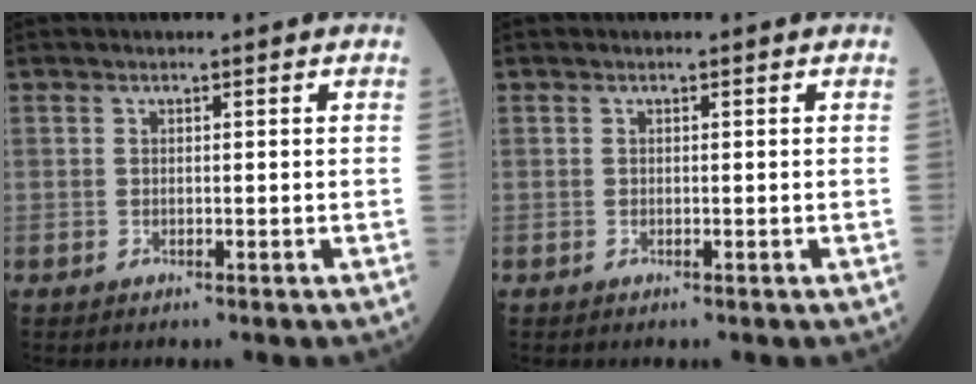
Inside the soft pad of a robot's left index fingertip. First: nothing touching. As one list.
[{"total": 0.0}]